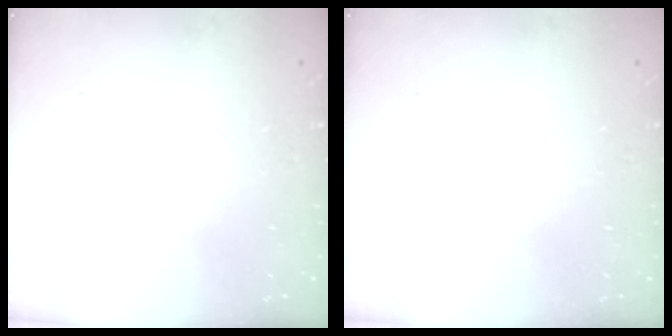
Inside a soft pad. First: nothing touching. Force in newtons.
{"total": 0.0}